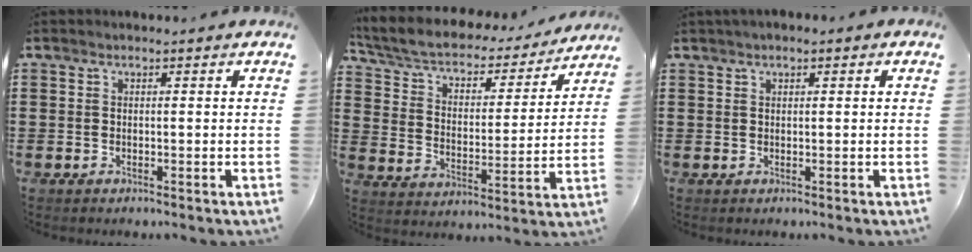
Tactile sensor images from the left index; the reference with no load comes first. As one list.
[{"total": 4.6, "force": [3.8, 1.6, 2.1], "torque": [-0.061, -0.032, 0.058]}, {"total": 0.9, "force": [0.4, 0.4, 0.8], "torque": [-0.015, 0.004, 0.006]}]